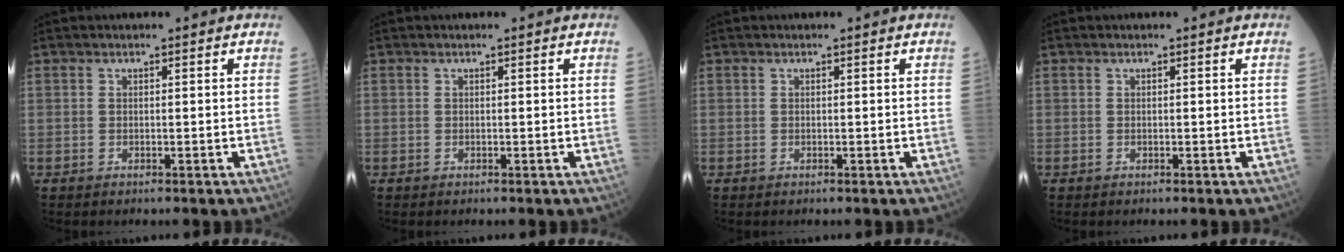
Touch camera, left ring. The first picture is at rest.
{"total": 0.0}
{"total": 0.0}
{"total": 0.0}